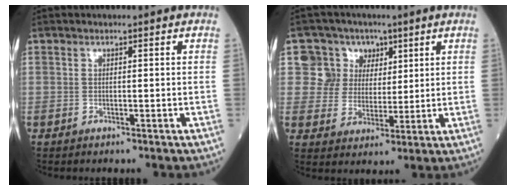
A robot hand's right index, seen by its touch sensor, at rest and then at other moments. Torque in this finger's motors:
{"motor_torque": [0.12, 0.14, 0.00, 0.01]}